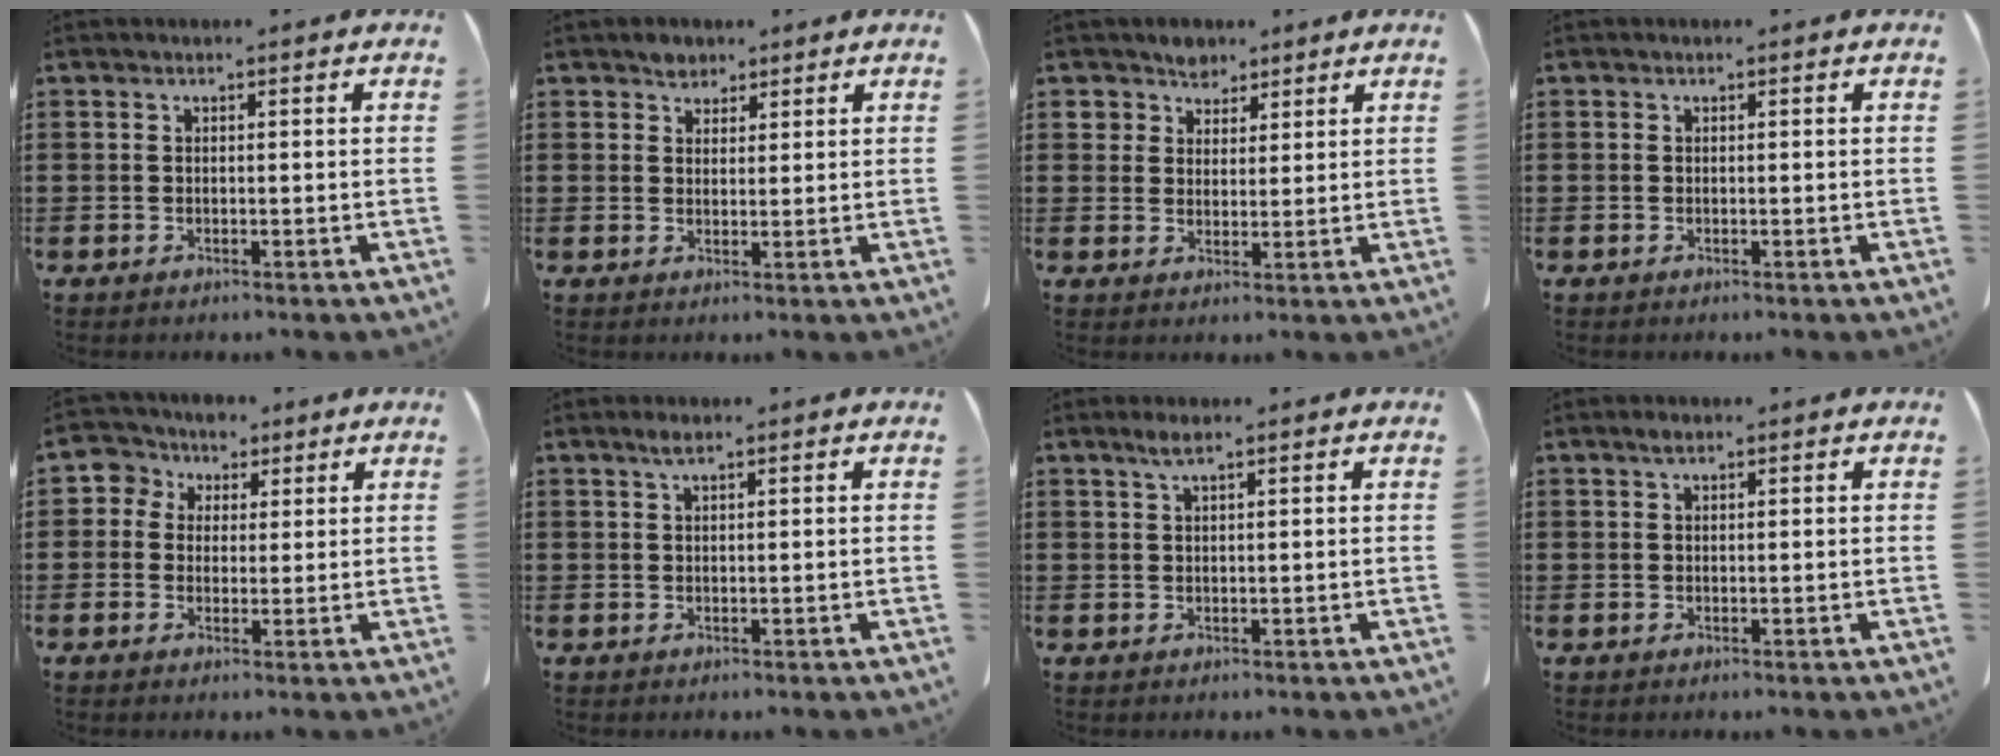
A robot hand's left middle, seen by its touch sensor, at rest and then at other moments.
{"total": 2.4, "force": [2.0, 1.3, 0.3], "torque": [-0.004, 0.000, 0.037]}
{"total": 3.9, "force": [2.9, 2.6, 0.2], "torque": [-0.023, 0.008, 0.054]}
{"total": 0.0}
{"total": 3.9, "force": [1.5, 3.5, 0.3], "torque": [-0.031, 0.002, 0.022]}
{"total": 1.4, "force": [0.8, 0.2, 1.1], "torque": [-0.023, 0.001, 0.014]}
{"total": 1.9, "force": [1.2, 0.2, 1.5], "torque": [-0.030, 0.001, 0.020]}
{"total": 0.9, "force": [0.5, 0.4, 0.7], "torque": [-0.015, 0.002, 0.009]}